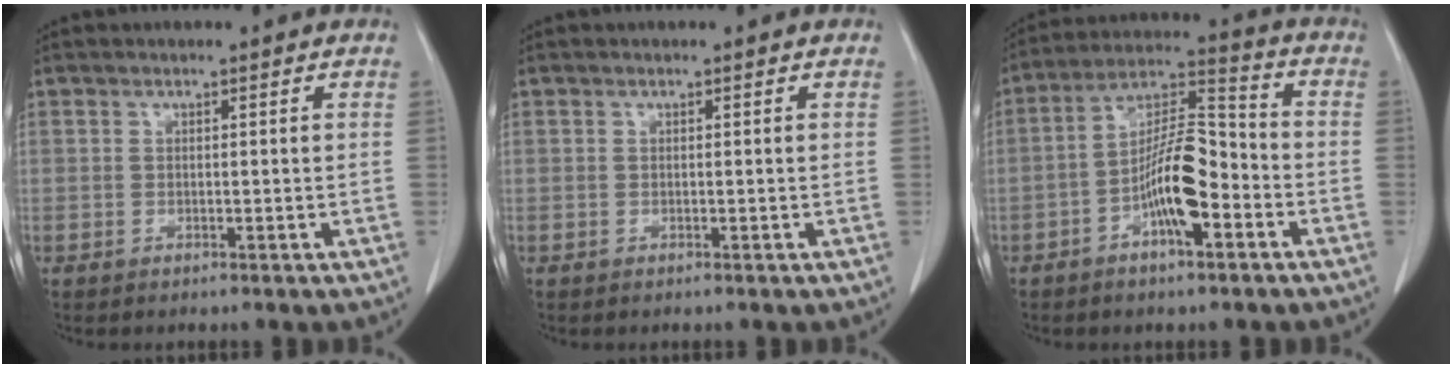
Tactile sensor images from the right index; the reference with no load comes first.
{"total": 0.0}
{"total": 11.3, "force": [-4.1, 2.9, 10.1], "torque": [-0.191, 0.017, -0.071]}